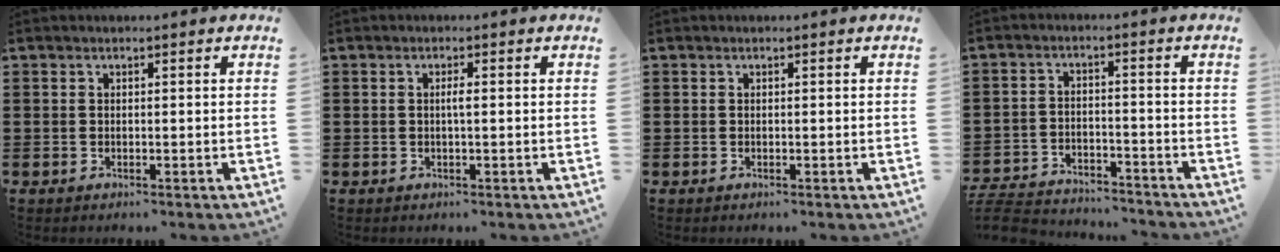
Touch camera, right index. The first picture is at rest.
{"total": 1.3, "force": [0.0, 0.1, 1.3], "torque": [-0.025, 0.000, -0.001]}
{"total": 0.0}
{"total": 5.2, "force": [-5.1, 0.7, 0.8], "torque": [-0.026, 0.002, -0.107]}